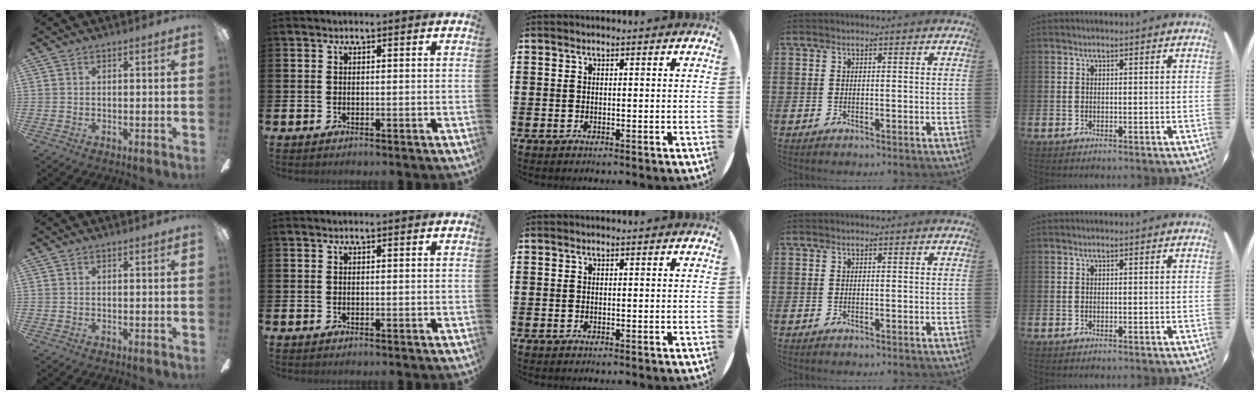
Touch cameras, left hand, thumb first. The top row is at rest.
{}